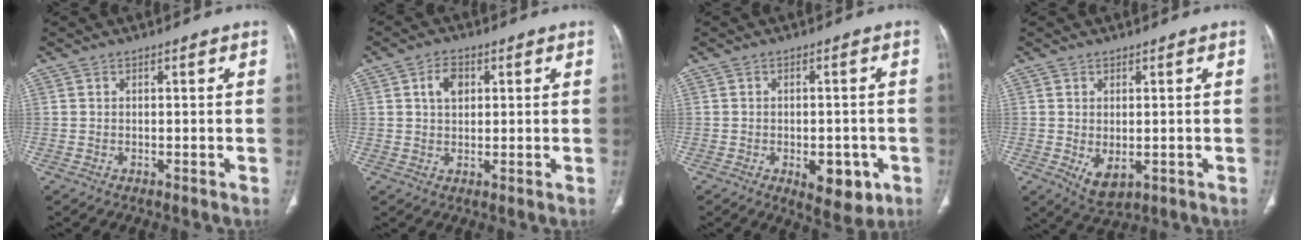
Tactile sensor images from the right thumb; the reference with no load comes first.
{"total": 4.5, "force": [1.4, 3.1, 3.0], "torque": [-0.042, 0.002, 0.025]}
{"total": 8.0, "force": [-2.8, 4.2, 6.2], "torque": [-0.061, 0.005, -0.025]}
{"total": 4.7, "force": [-0.9, 2.7, 3.8], "torque": [-0.059, -0.008, 0.003]}